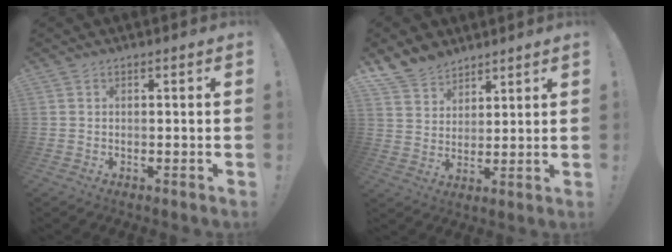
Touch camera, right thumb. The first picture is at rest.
{"total": 9.2, "force": [7.6, 5.0, 1.5], "torque": [-0.033, -0.055, 0.151]}